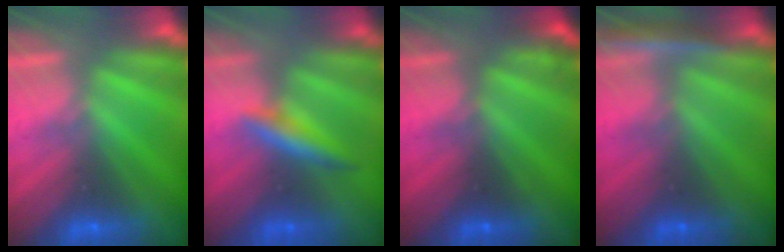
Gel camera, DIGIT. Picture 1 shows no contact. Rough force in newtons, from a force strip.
{"total": 1.1}
{"total": 1.4}
{"total": 1.3}